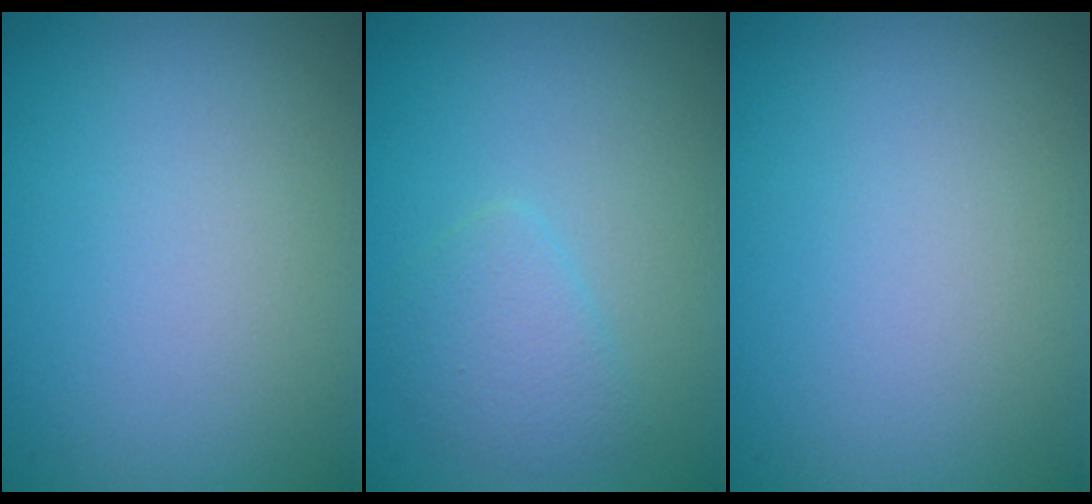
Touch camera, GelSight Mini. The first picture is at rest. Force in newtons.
{"total": 2.0, "press": 2.0, "slide": 0.1}
{"total": 0.0}